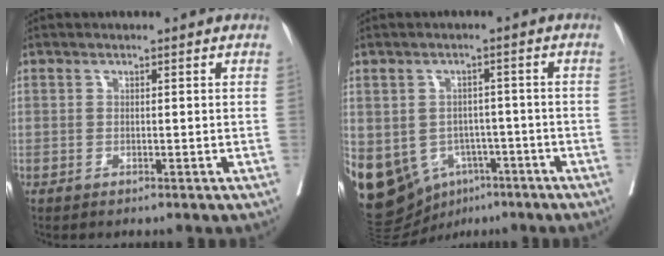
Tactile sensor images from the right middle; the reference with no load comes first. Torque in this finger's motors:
{"motor_torque": [1.19, -0.95, 1.05, 0.21]}